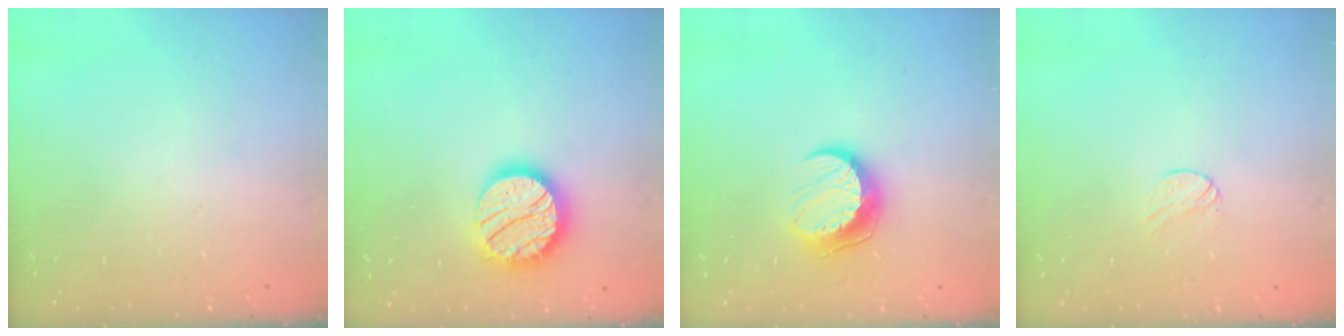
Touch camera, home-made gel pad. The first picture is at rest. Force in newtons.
{"total": 17.8, "press": 17.7, "slide": 1.2}
{"total": 10.3, "press": 10.3, "slide": 0.3}
{"total": 3.7, "press": 3.7, "slide": 0.4}